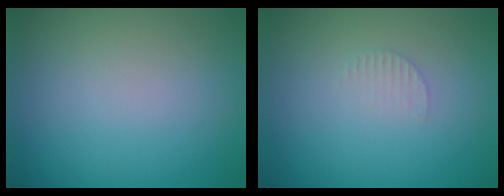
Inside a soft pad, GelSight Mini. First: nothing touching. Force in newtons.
{"total": 0.8, "press": 0.8, "slide": 0.2}